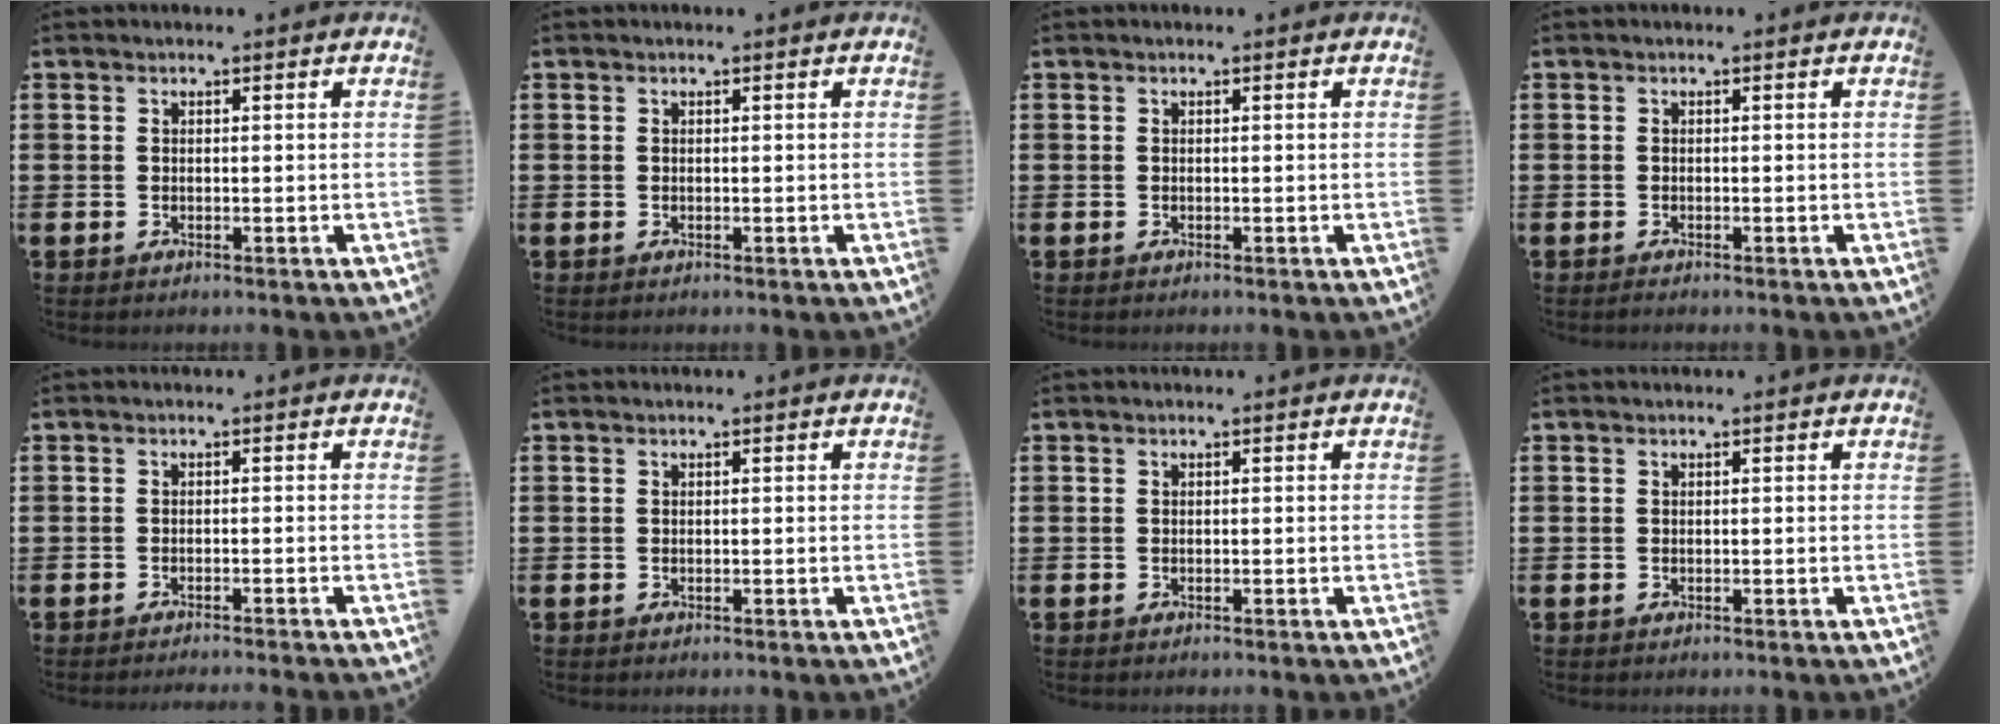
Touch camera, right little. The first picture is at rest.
{"total": 0.0}
{"total": 0.0}
{"total": 0.0}
{"total": 0.8, "force": [-0.8, -0.3, 0.1], "torque": [0.000, 0.000, -0.016]}
{"total": 0.0}
{"total": 0.0}
{"total": 0.0}